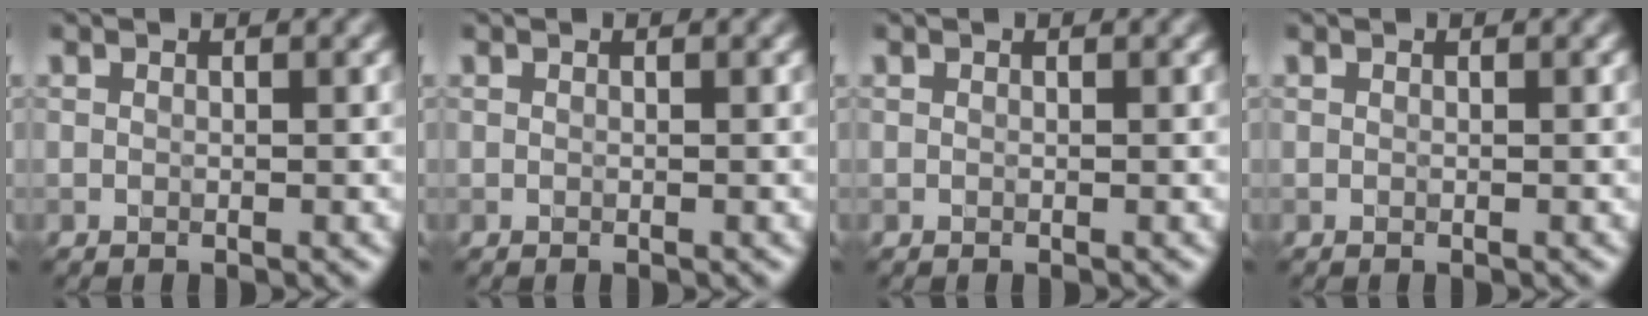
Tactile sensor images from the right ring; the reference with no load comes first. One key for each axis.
{"total": 0.0}
{"total": 0.0}
{"total": 0.0}